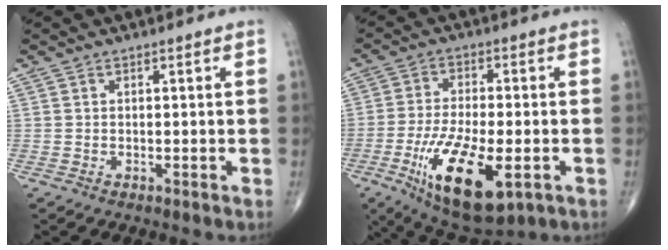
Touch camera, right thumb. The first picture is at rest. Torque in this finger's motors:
{"motor_torque": [3.36, 1.65, 1.22, 0.06, 0.39]}